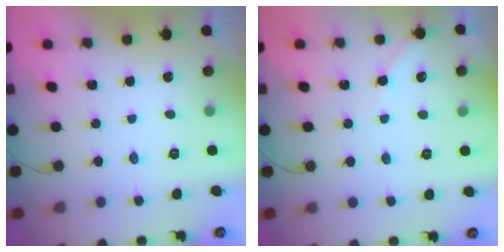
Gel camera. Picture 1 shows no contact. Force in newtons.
{"total": 3.3, "press": 3.2, "slide": 0.4}